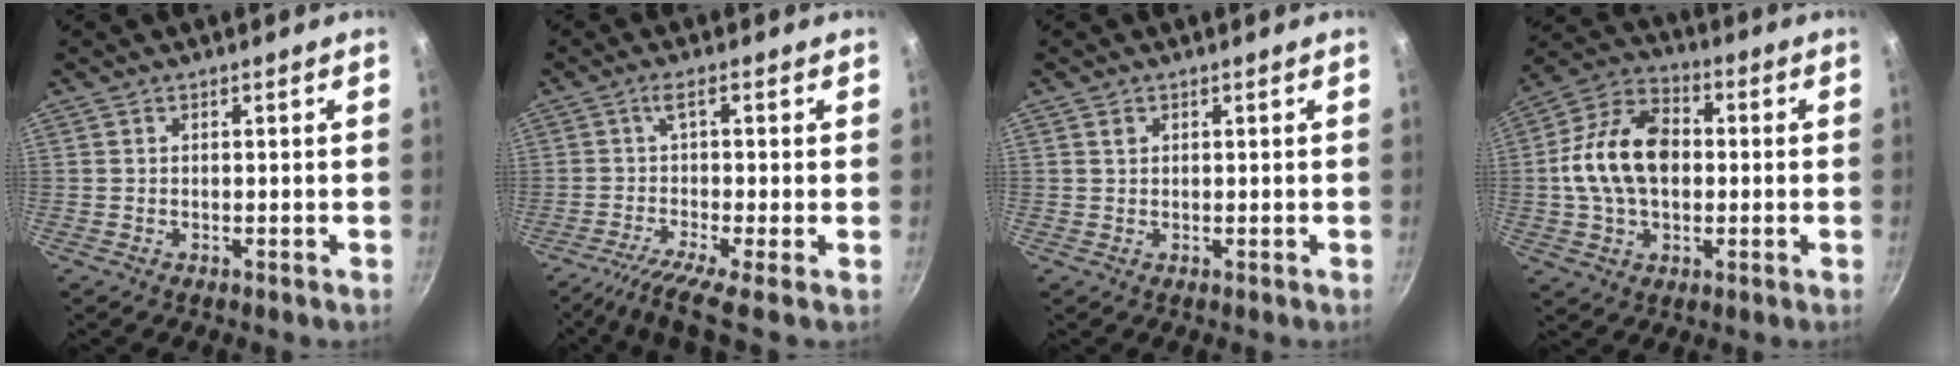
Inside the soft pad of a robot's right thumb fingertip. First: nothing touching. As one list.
[{"total": 8.1, "force": [-3.6, -0.7, 7.2], "torque": [-0.139, 0.008, -0.071]}, {"total": 1.0, "force": [0.5, 0.8, 0.4], "torque": [-0.006, -0.001, 0.008]}, {"total": 15.4, "force": [0.2, 10.4, 11.3], "torque": [-0.179, 0.028, -0.012]}]